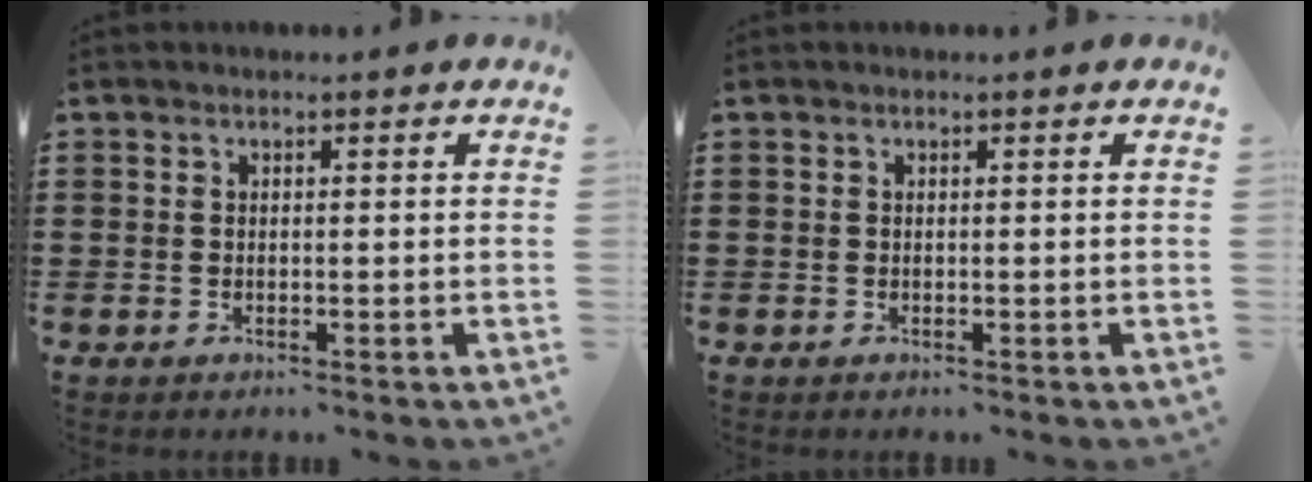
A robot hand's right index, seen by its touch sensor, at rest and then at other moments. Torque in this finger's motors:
{"motor_torque": [0.03, 0.03, 0.00, 0.00]}